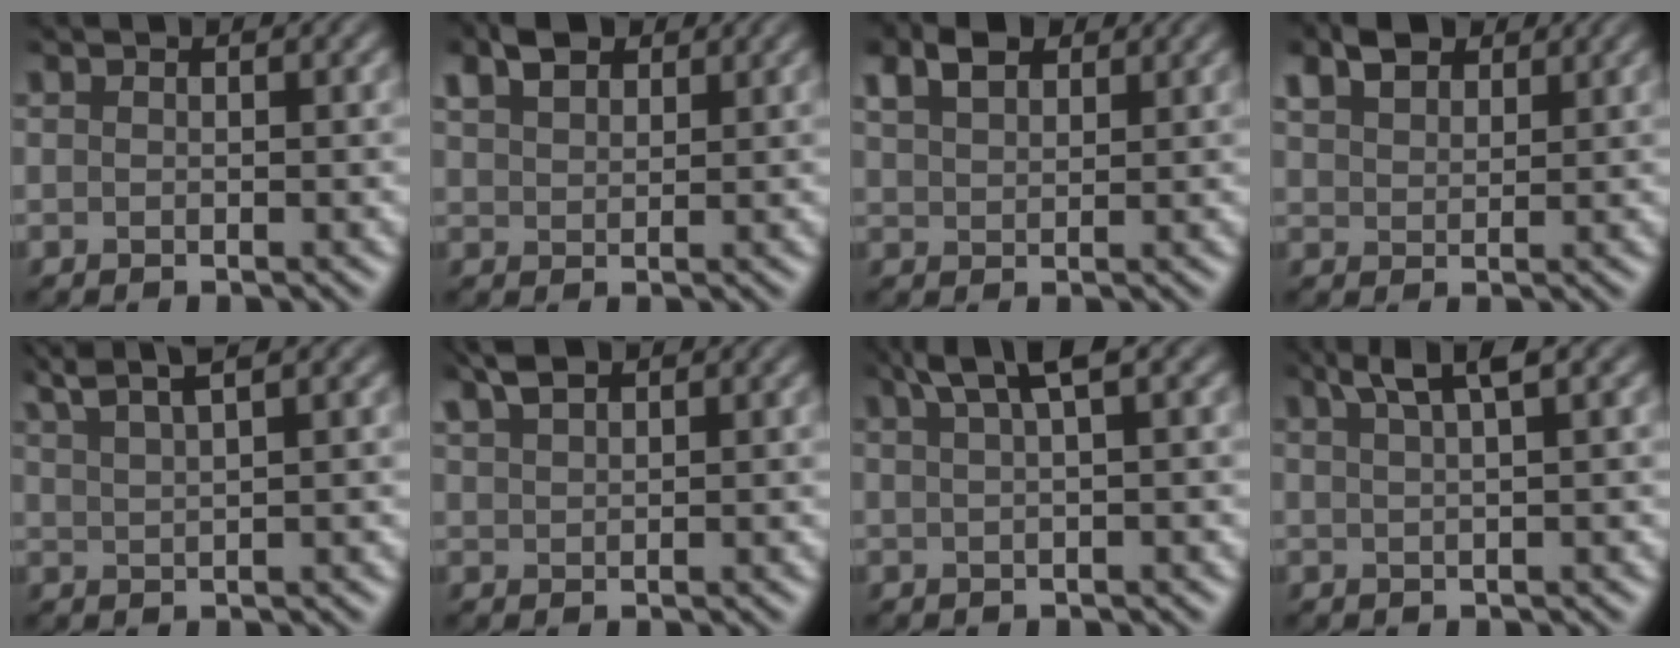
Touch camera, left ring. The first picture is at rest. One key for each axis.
{"total": 3.0, "fx": 1.9, "fy": 1.6, "fz": 1.6, "tx": -0.041, "ty": 0.011, "tz": 0.038}
{"total": 3.3, "fx": 2.0, "fy": 1.8, "fz": 1.9, "tx": -0.047, "ty": 0.011, "tz": 0.040}
{"total": 3.4, "fx": 2.3, "fy": 1.8, "fz": 1.6, "tx": -0.044, "ty": 0.011, "tz": 0.045}
{"total": 4.2, "fx": 3.0, "fy": 0.5, "fz": 2.9, "tx": -0.052, "ty": 0.018, "tz": 0.048}
{"total": 2.6, "fx": 1.8, "fy": 1.0, "fz": 1.6, "tx": -0.039, "ty": 0.014, "tz": 0.038}
{"total": 3.5, "fx": 2.0, "fy": 0.3, "fz": 2.8, "tx": -0.051, "ty": 0.015, "tz": 0.038}
{"total": 3.2, "fx": 2.0, "fy": 0.2, "fz": 2.5, "tx": -0.043, "ty": 0.011, "tz": 0.036}